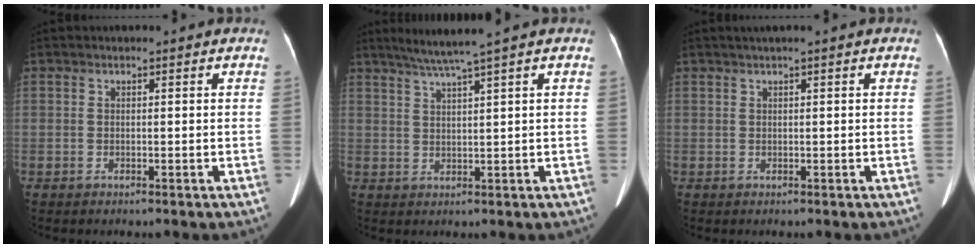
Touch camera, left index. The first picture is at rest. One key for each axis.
{"total": 4.9, "fx": 3.6, "fy": -1.5, "fz": 2.9, "tx": -0.059, "ty": 0.003, "tz": 0.072}
{"total": 1.2, "fx": 0.7, "fy": -0.3, "fz": 0.9, "tx": -0.022, "ty": 0.012, "tz": 0.019}